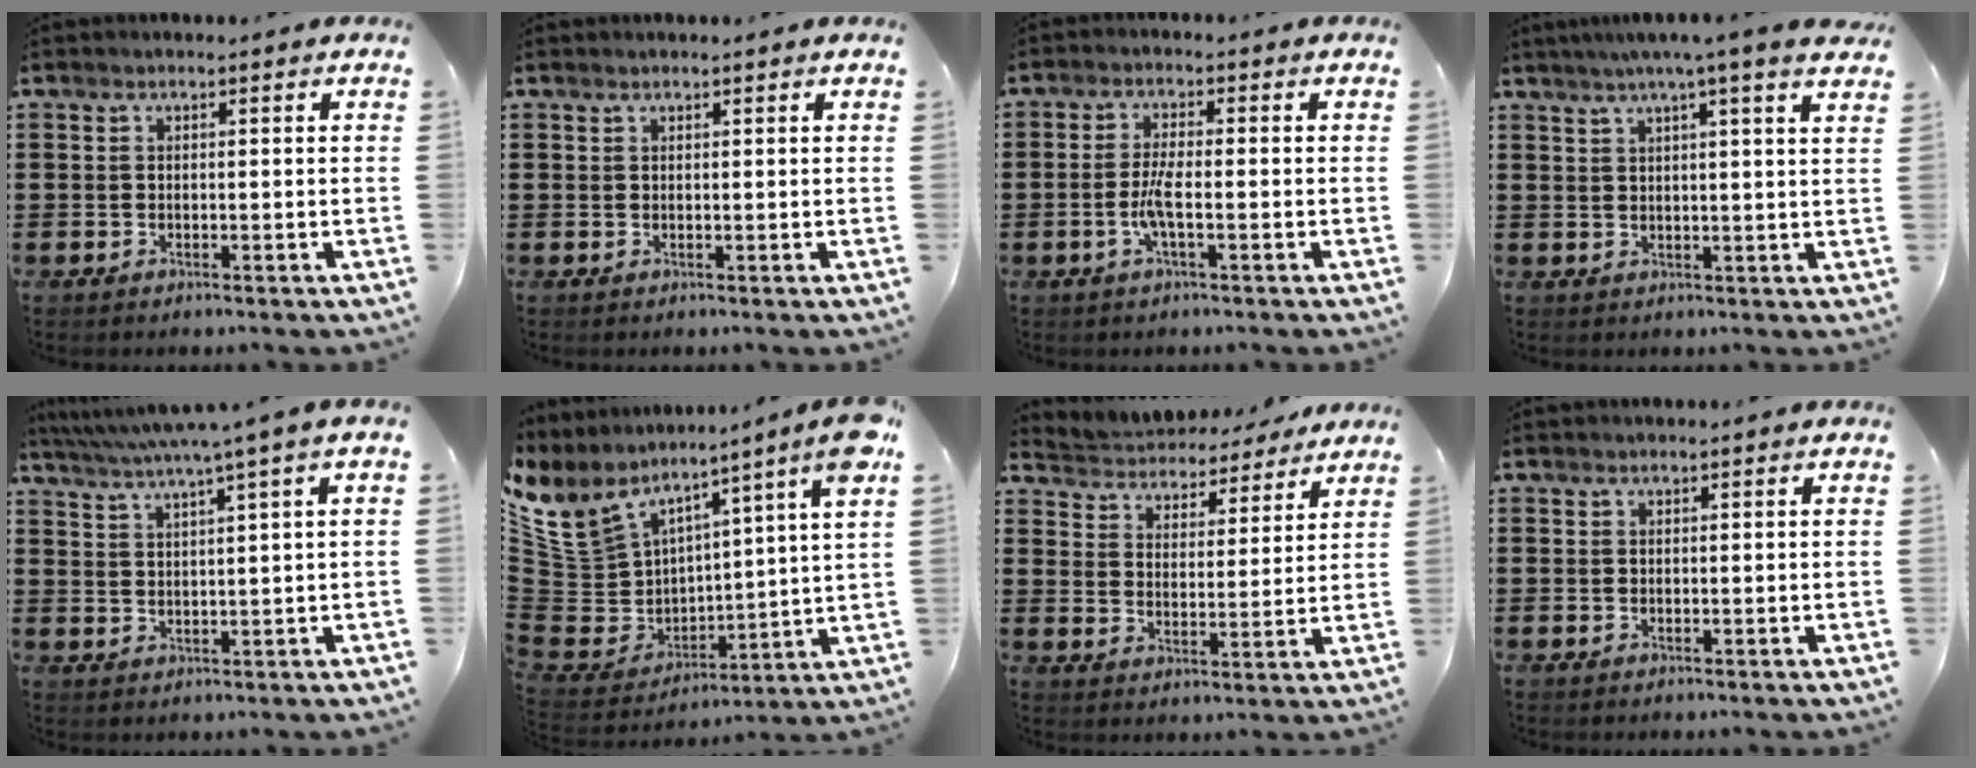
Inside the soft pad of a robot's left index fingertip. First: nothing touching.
{"total": 0.5, "force": [0.5, 0.1, 0.1], "torque": [-0.004, 0.000, 0.011]}
{"total": 3.9, "force": [-1.2, 0.7, 3.7], "torque": [-0.087, -0.005, -0.030]}
{"total": 4.7, "force": [3.6, -0.2, 3.1], "torque": [-0.061, -0.013, 0.059]}
{"total": 4.2, "force": [2.8, -0.9, 3.0], "torque": [-0.068, -0.020, 0.043]}
{"total": 9.1, "force": [7.1, 4.0, 4.2], "torque": [-0.116, -0.052, 0.129]}
{"total": 4.7, "force": [4.6, 0.8, -0.1], "torque": [-0.028, -0.032, 0.078]}
{"total": 0.0}